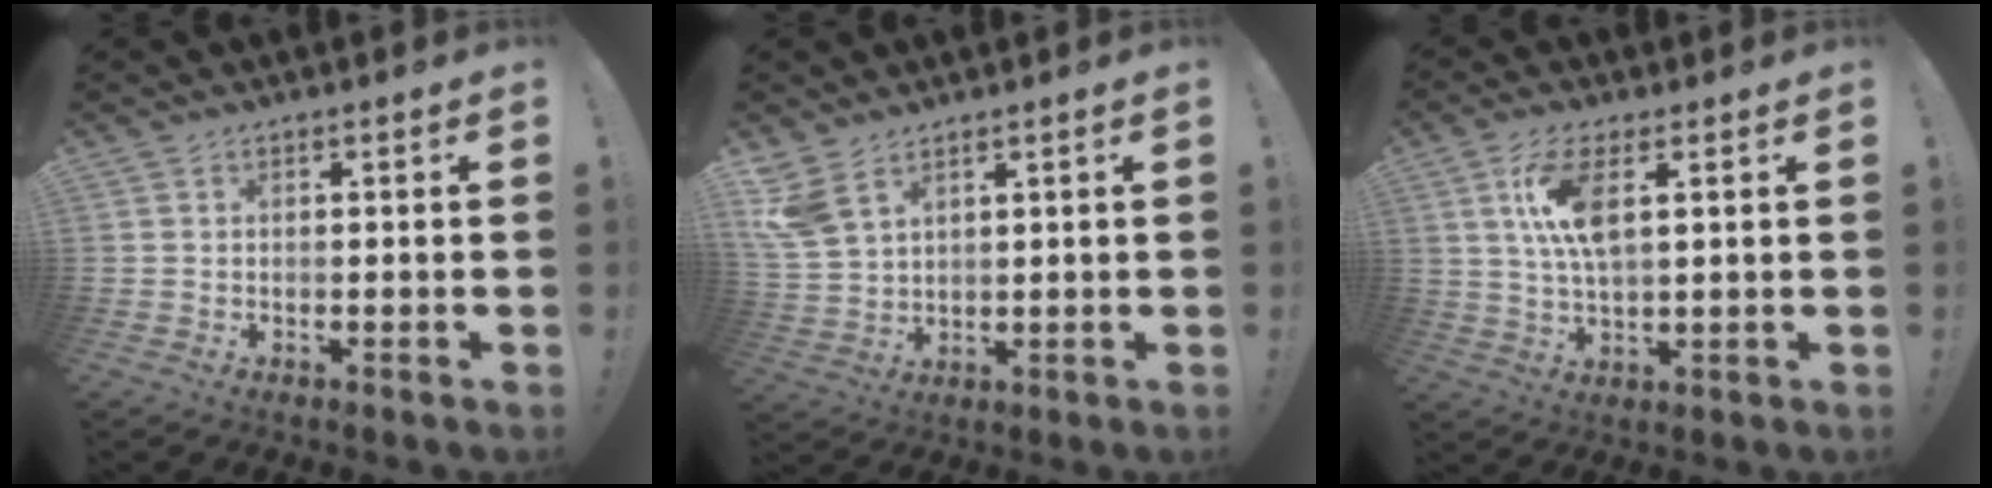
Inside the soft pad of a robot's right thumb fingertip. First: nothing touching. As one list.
[{"total": 8.1, "force": [5.2, 4.5, 4.3], "torque": [-0.085, -0.020, 0.104]}, {"total": 10.3, "force": [3.4, 3.6, 9.0], "torque": [-0.171, -0.012, 0.059]}]